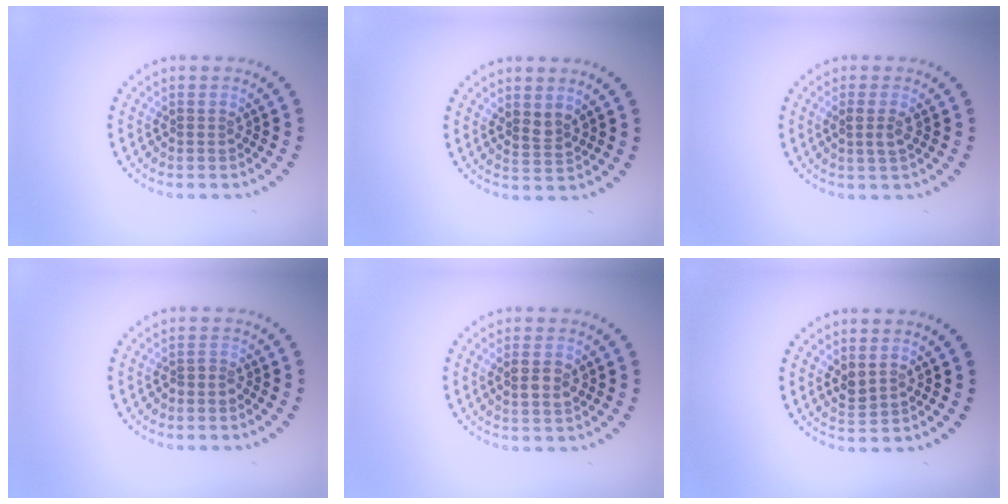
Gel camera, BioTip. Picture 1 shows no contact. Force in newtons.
{"total": 1.5, "press": 1.2, "slide": 0.9}
{"total": 1.4, "press": 1.3, "slide": 0.7}
{"total": 0.7, "press": 0.3, "slide": 0.6}
{"total": 1.9, "press": 1.9, "slide": 0.5}
{"total": 1.2, "press": 1.0, "slide": 0.5}